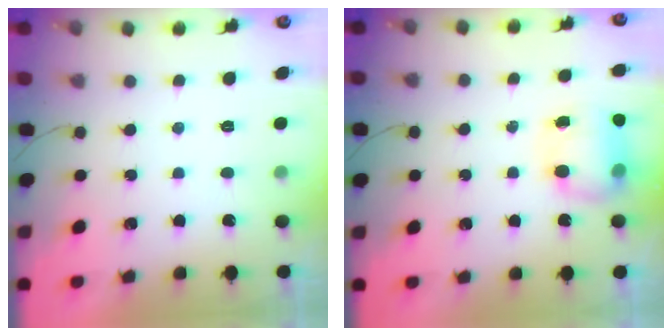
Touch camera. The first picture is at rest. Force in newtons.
{"total": 8.0, "press": 8.0, "slide": 0.6}